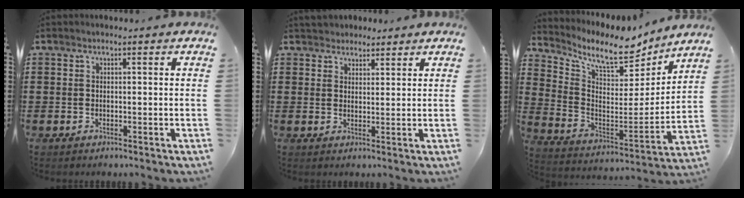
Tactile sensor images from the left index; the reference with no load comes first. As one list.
[{"total": 2.6, "force": [2.3, 1.2, -0.2], "torque": [-0.005, 0.005, 0.044]}, {"total": 9.3, "force": [7.9, 2.6, 4.3], "torque": [-0.105, -0.059, 0.130]}]